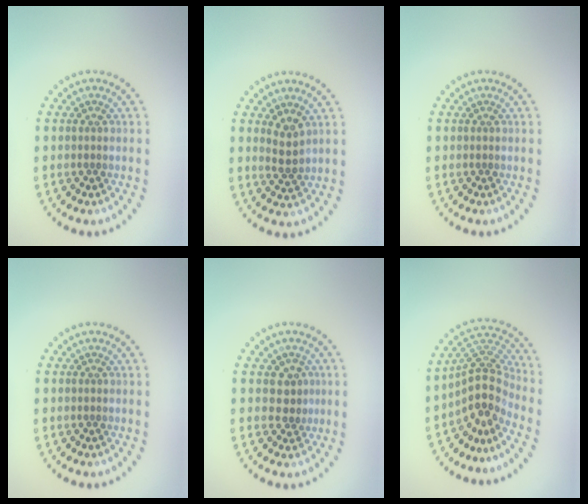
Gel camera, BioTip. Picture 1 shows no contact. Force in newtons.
{"total": 1.9, "press": 1.7, "slide": 0.8}
{"total": 0.0}
{"total": 0.0}
{"total": 1.8, "press": 1.6, "slide": 0.9}
{"total": 4.5, "press": 3.2, "slide": 3.2}